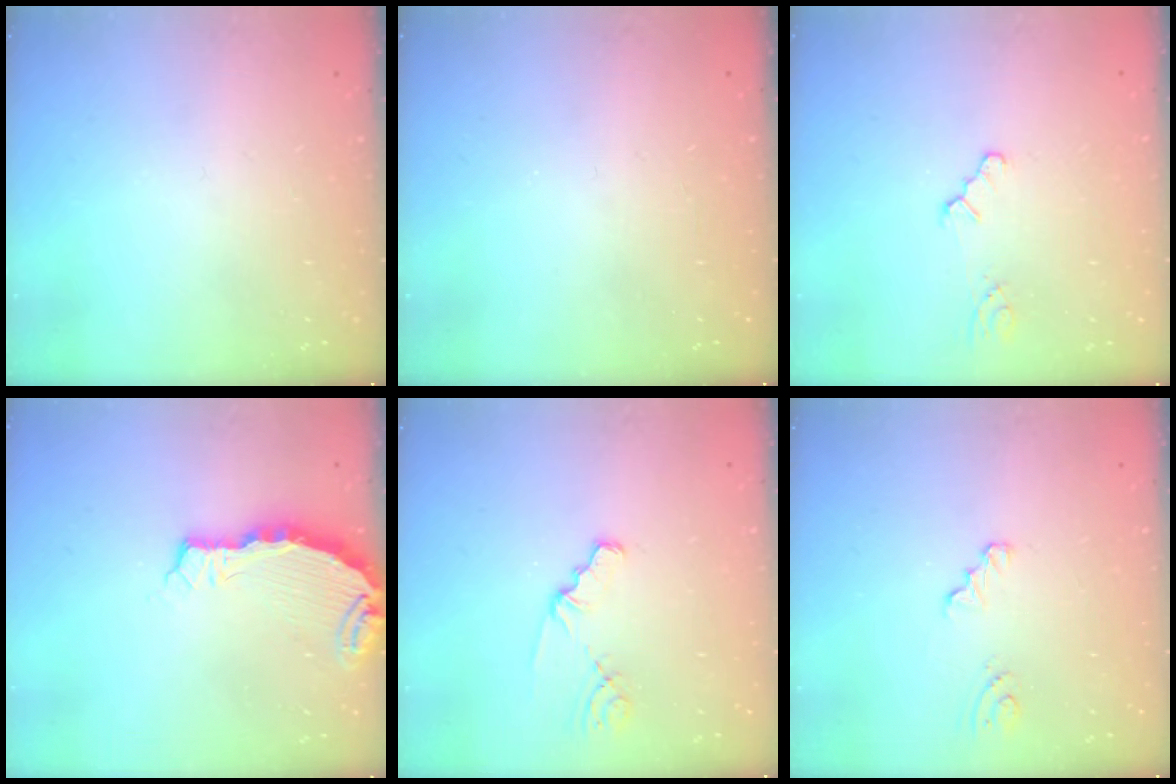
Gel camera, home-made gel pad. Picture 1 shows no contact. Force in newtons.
{"total": 0.0}
{"total": 1.0, "press": 1.0, "slide": 0.2}
{"total": 5.0, "press": 5.0, "slide": 0.6}
{"total": 1.8, "press": 1.8, "slide": 0.3}
{"total": 2.3, "press": 2.3, "slide": 0.2}